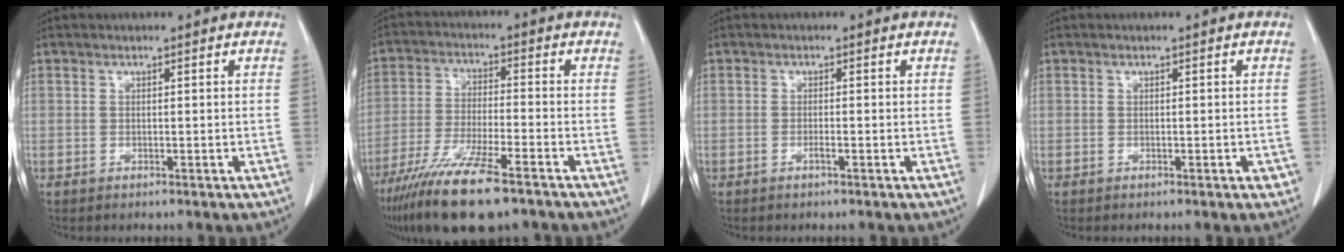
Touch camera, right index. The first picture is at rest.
{"total": 14.3, "force": [-10.0, 2.1, 10.0], "torque": [-0.200, -0.042, -0.178]}
{"total": 0.9, "force": [-0.5, 0.0, 0.8], "torque": [-0.014, 0.002, -0.007]}
{"total": 0.9, "force": [-0.4, 0.3, 0.7], "torque": [-0.008, 0.000, -0.005]}